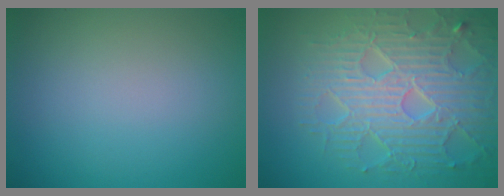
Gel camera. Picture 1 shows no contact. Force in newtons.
{"total": 8.0, "press": 6.1, "slide": 5.1}